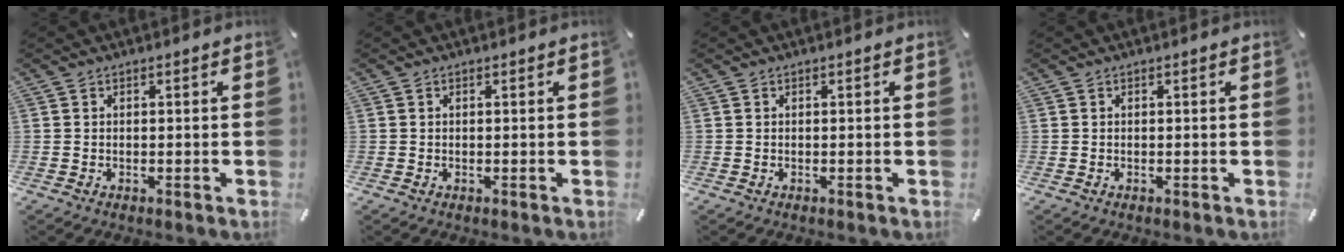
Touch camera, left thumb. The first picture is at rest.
{"total": 0.0}
{"total": 0.0}
{"total": 0.0}